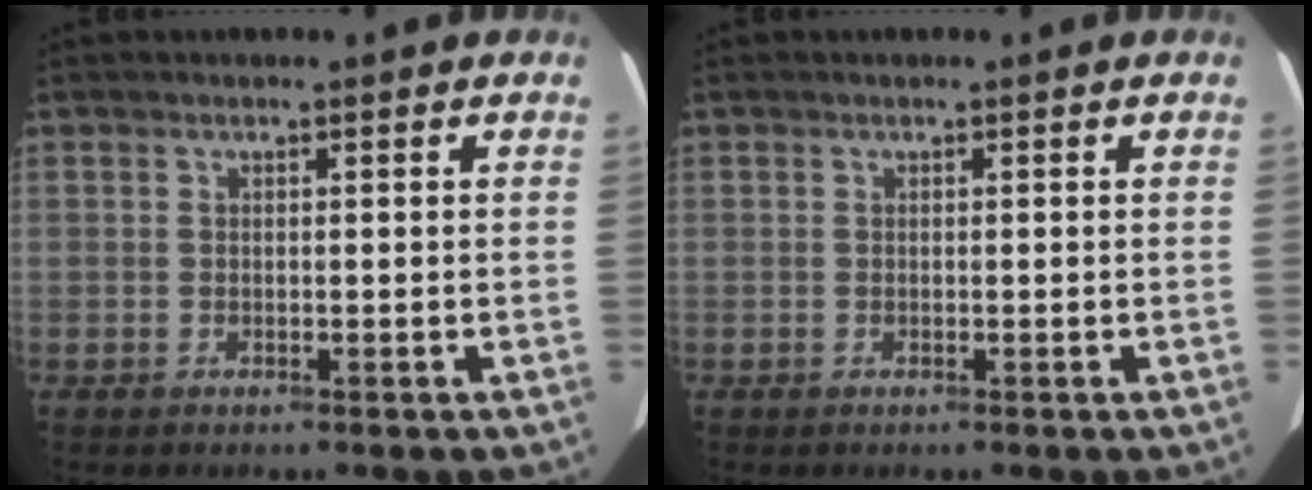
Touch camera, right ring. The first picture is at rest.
{"total": 0.0}